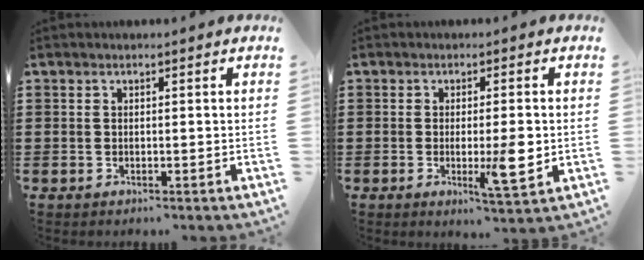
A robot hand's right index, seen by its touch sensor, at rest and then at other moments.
{"total": 6.3, "force": [-1.0, 1.2, 6.1], "torque": [-0.100, -0.011, -0.017]}